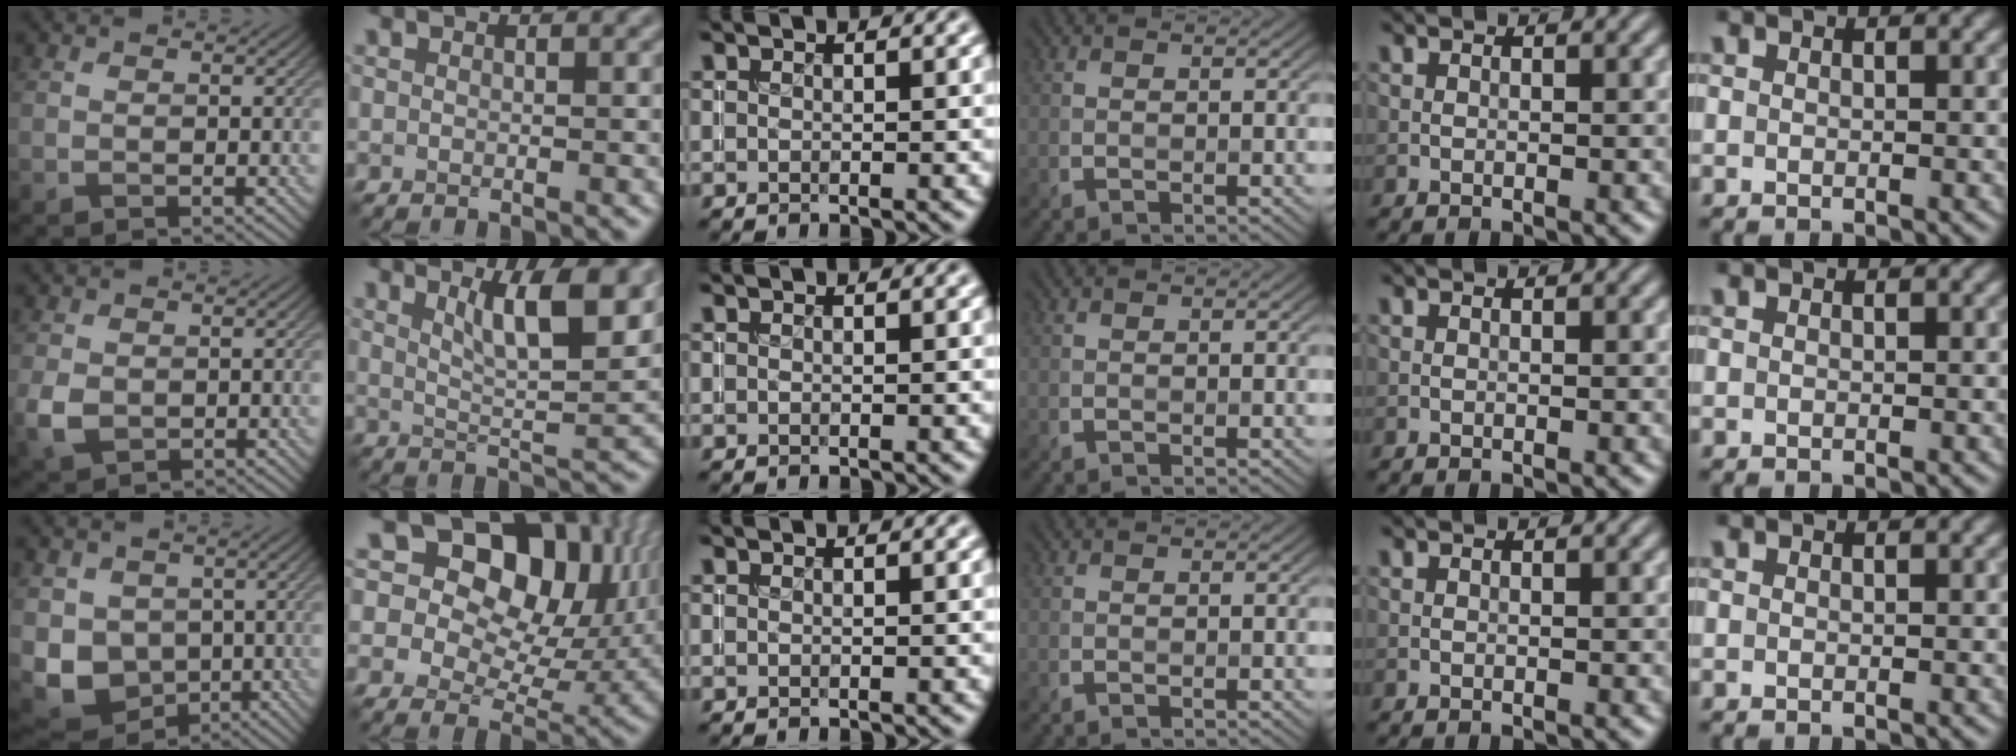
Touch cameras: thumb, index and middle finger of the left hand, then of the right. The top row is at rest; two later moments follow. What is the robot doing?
{"motion": "insert", "object": "coin"}